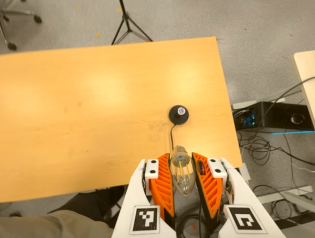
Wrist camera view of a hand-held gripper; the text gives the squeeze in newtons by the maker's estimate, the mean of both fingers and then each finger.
{"total": 18.6, "left": 20.0, "right": 17.1}